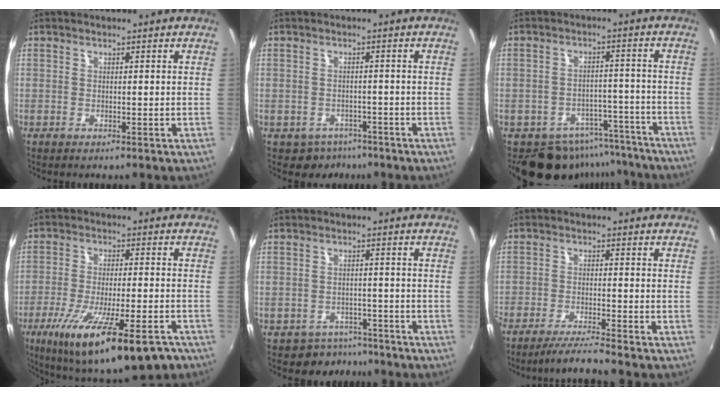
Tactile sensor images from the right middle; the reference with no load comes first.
{"total": 4.6, "force": [-3.2, 3.3, 0.6], "torque": [-0.022, 0.001, -0.042]}
{"total": 12.2, "force": [-10.4, 6.0, 2.2], "torque": [-0.037, 0.031, -0.126]}
{"total": 20.8, "force": [-12.3, 5.0, 16.0], "torque": [-0.284, -0.067, -0.188]}
{"total": 5.4, "force": [-4.3, 3.3, 0.0], "torque": [-0.006, 0.014, -0.059]}
{"total": 6.3, "force": [-5.7, -0.9, 2.7], "torque": [-0.072, -0.011, -0.100]}